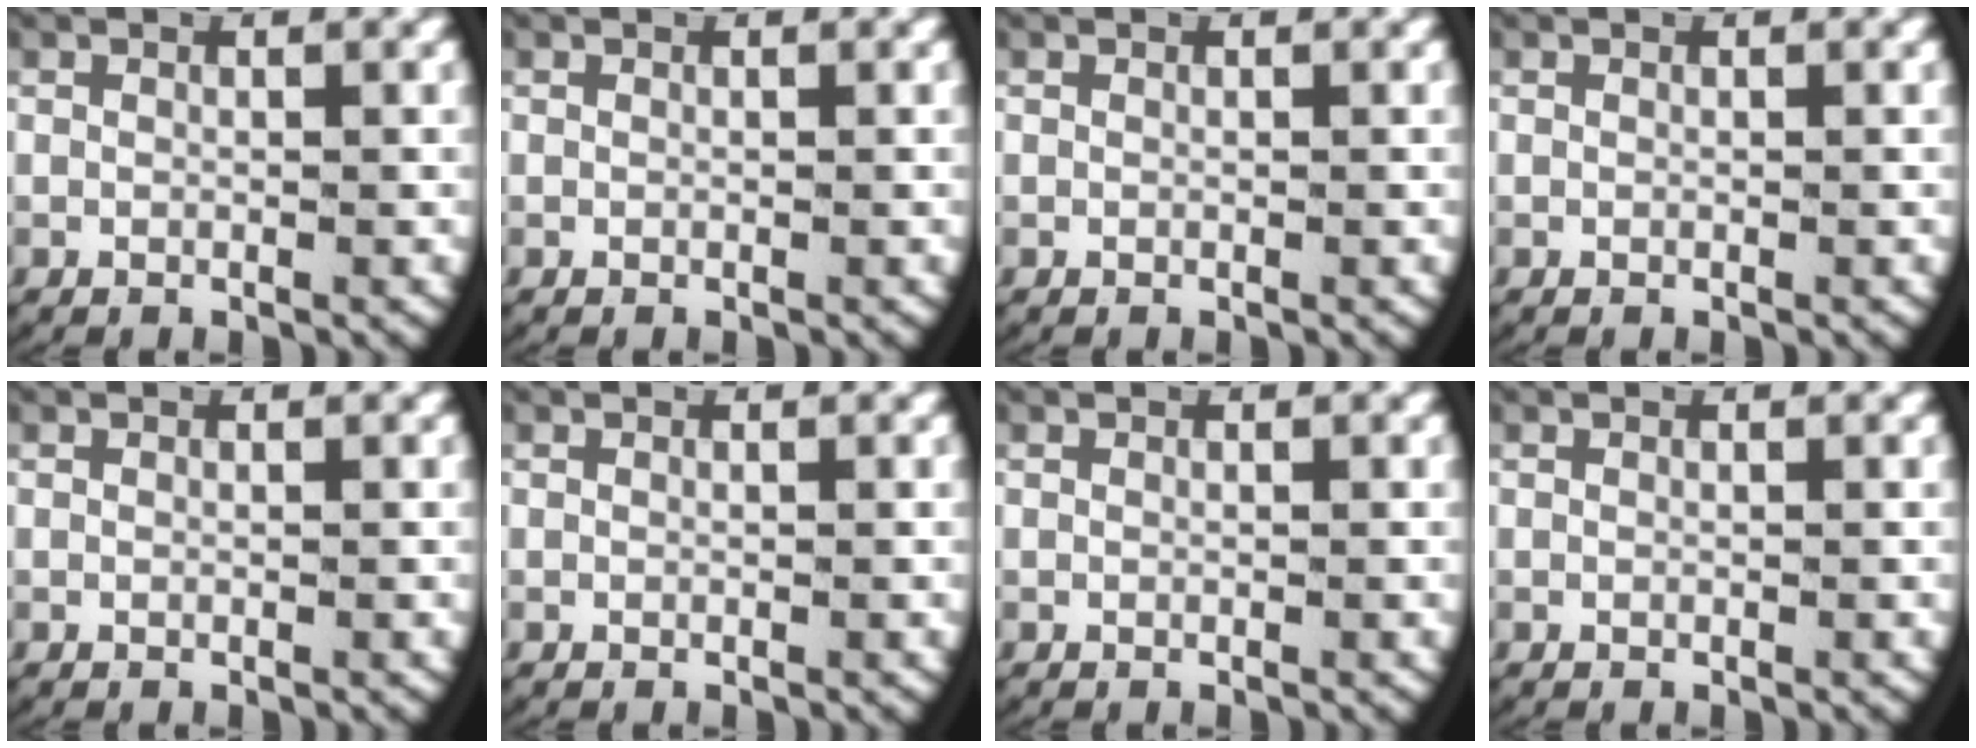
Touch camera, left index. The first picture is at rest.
{"total": 0.0}
{"total": 0.0}
{"total": 0.0}
{"total": 0.0}
{"total": 0.0}
{"total": 0.0}
{"total": 0.0}